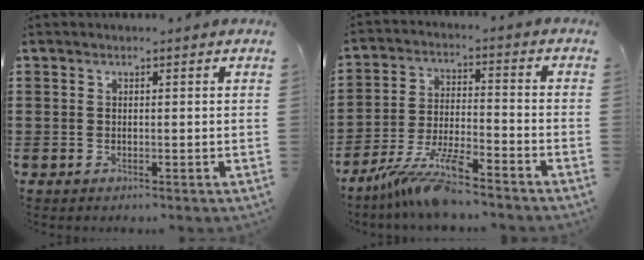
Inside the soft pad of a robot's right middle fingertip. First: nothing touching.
{"total": 8.7, "force": [-7.5, 0.8, 4.4], "torque": [-0.093, -0.004, -0.146]}